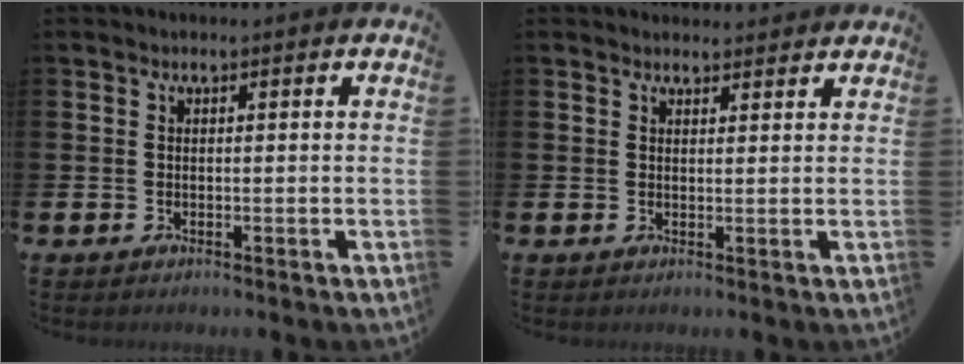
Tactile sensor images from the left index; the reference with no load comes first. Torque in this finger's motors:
{"motor_torque": [0.58, -0.81, -0.04, 0.00]}